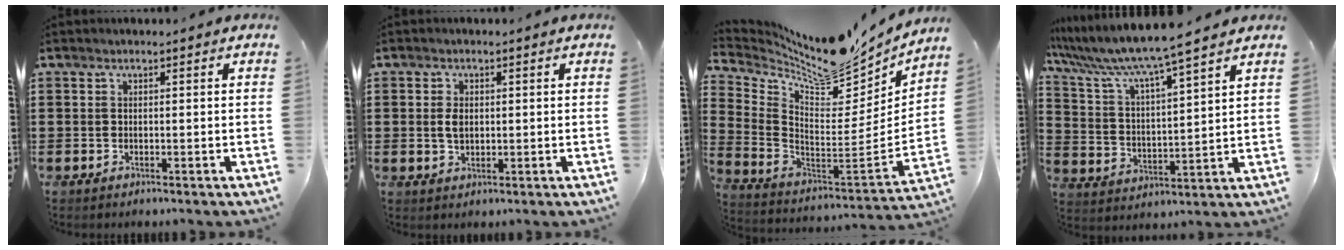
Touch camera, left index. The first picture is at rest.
{"total": 2.4, "force": [0.3, 1.5, 1.9], "torque": [-0.047, 0.002, 0.003]}
{"total": 10.4, "force": [9.1, 2.3, 4.3], "torque": [-0.111, -0.075, 0.153]}
{"total": 7.5, "force": [6.7, -0.5, 3.3], "torque": [-0.094, -0.046, 0.109]}